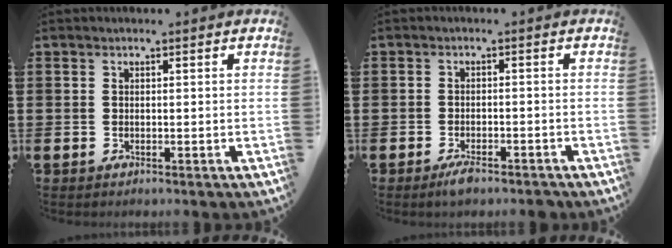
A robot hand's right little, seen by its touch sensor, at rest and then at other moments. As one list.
[{"total": 2.1, "force": [-1.5, 0.6, 1.4], "torque": [-0.017, 0.002, -0.032]}]